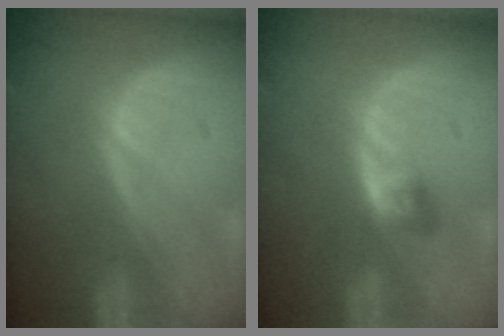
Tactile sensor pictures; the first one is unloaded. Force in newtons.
{"total": 2.9, "press": 2.4, "slide": 1.5}